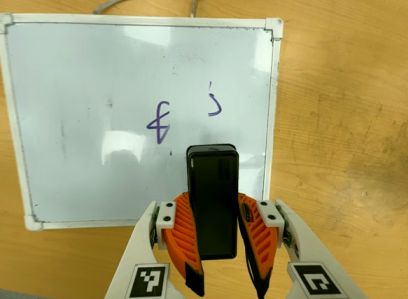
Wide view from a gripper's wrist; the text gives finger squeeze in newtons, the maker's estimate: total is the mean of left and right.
{"total": 8.5, "left": 7.1, "right": 10.0}